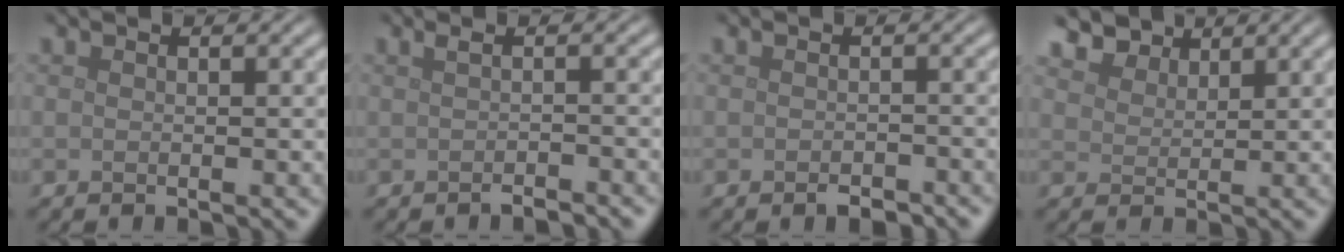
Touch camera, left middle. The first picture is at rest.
{"total": 1.2, "force": [-0.6, 0.3, 1.1], "torque": [-0.017, -0.005, -0.011]}
{"total": 1.6, "force": [-1.0, 0.7, 1.0], "torque": [-0.017, -0.004, -0.017]}
{"total": 4.0, "force": [3.4, 1.7, 0.9], "torque": [-0.034, -0.014, 0.073]}